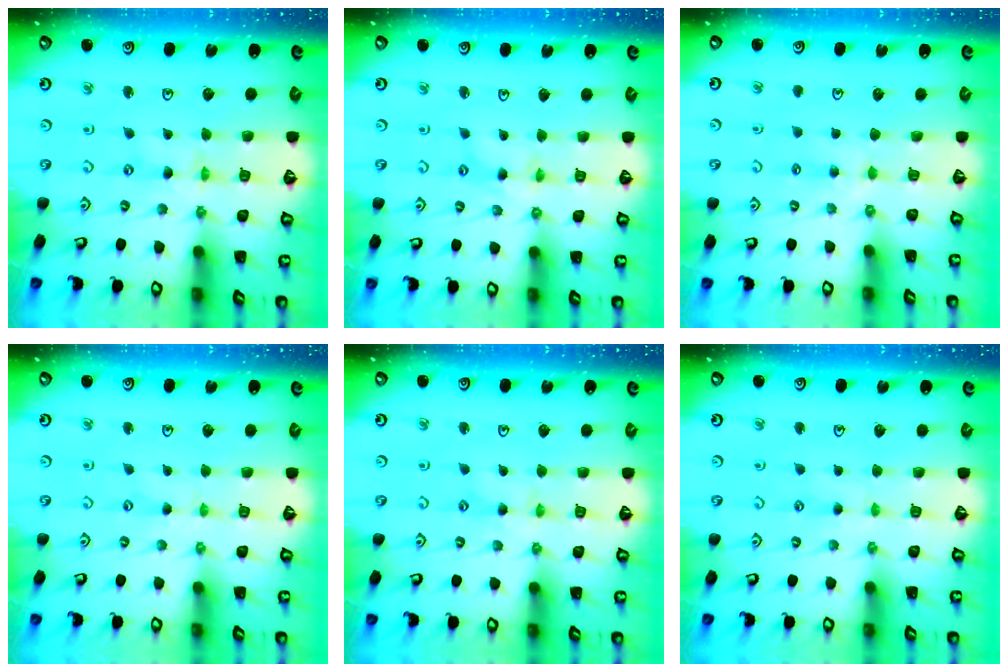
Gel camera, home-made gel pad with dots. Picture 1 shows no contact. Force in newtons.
{"total": 3.9, "press": 3.9, "slide": 0.4}
{"total": 3.2, "press": 3.1, "slide": 0.5}
{"total": 0.0}
{"total": 2.5, "press": 2.5, "slide": 0.2}
{"total": 2.2, "press": 2.2, "slide": 0.3}